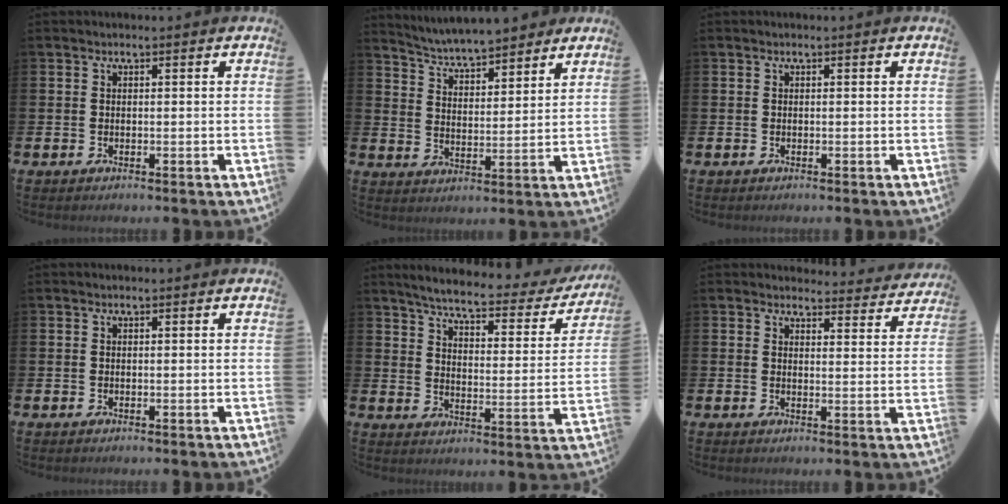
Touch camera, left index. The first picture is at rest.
{"total": 5.3, "force": [5.2, 0.6, 0.7], "torque": [-0.042, -0.037, 0.090]}
{"total": 0.0}
{"total": 0.0}
{"total": 5.5, "force": [4.9, 0.9, 2.3], "torque": [-0.066, -0.037, 0.073]}
{"total": 3.5, "force": [3.4, 0.6, 0.1], "torque": [0.005, -0.030, 0.057]}